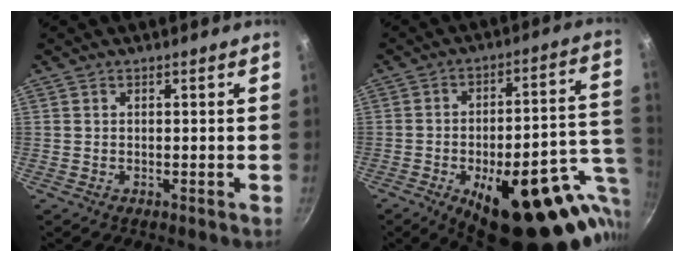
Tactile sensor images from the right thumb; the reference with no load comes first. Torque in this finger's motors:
{"motor_torque": [3.17, 1.84, 1.96, -0.81, 0.46]}